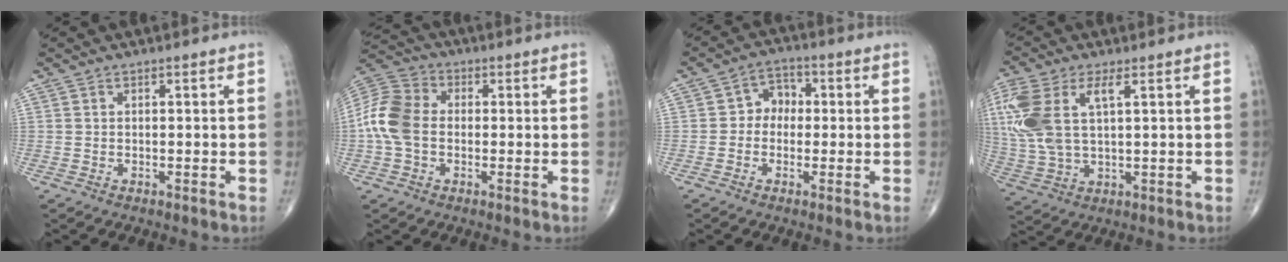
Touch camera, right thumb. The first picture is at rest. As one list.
[{"total": 10.5, "force": [-0.9, 7.6, 7.3], "torque": [-0.149, 0.030, -0.030]}, {"total": 5.0, "force": [-0.3, 4.2, 2.7], "torque": [-0.012, 0.023, -0.019]}, {"total": 14.1, "force": [3.7, 6.9, 11.7], "torque": [-0.294, 0.008, 0.078]}]